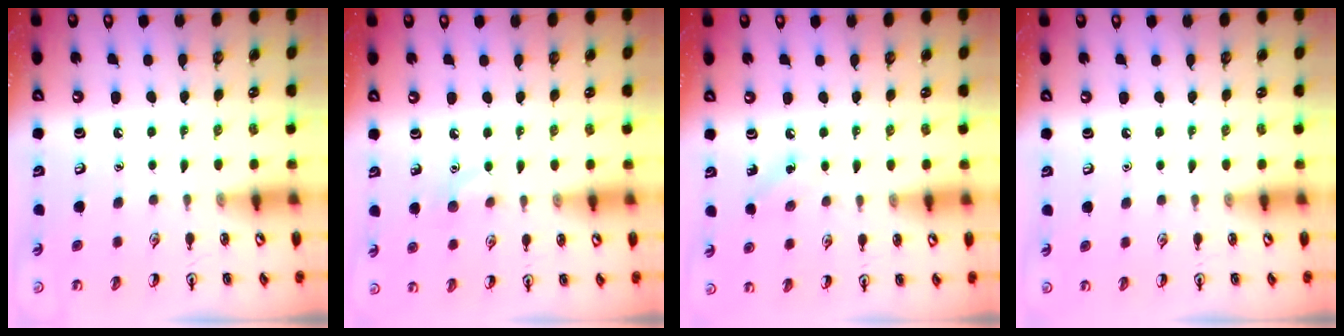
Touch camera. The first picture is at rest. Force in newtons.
{"total": 5.7, "press": 5.4, "slide": 1.7}
{"total": 5.4, "press": 5.2, "slide": 1.5}
{"total": 0.0}